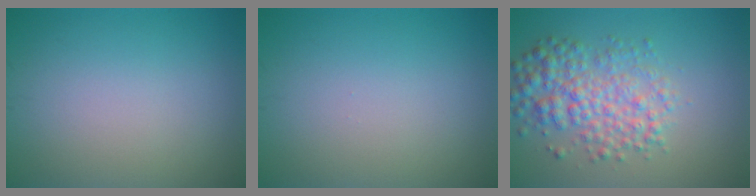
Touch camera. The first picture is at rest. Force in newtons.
{"total": 0.0}
{"total": 5.0, "press": 5.0, "slide": 0.1}